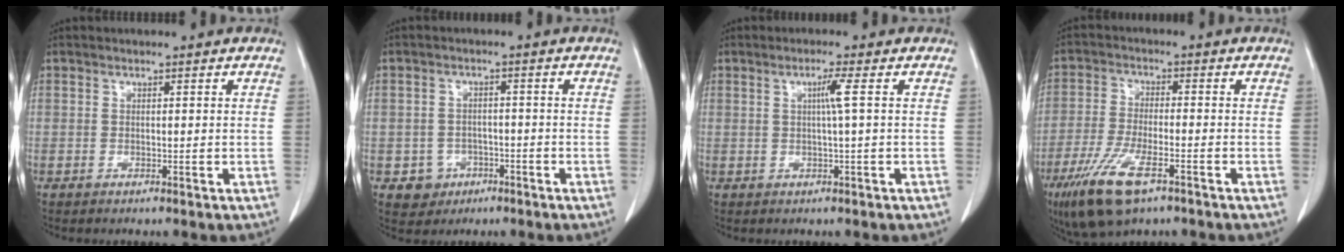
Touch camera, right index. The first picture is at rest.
{"total": 4.2, "force": [-1.9, 3.8, 0.4], "torque": [0.001, 0.013, -0.022]}
{"total": 2.6, "force": [0.4, -0.8, 2.4], "torque": [-0.046, 0.000, 0.009]}
{"total": 10.8, "force": [-6.3, 2.8, 8.3], "torque": [-0.168, -0.024, -0.110]}